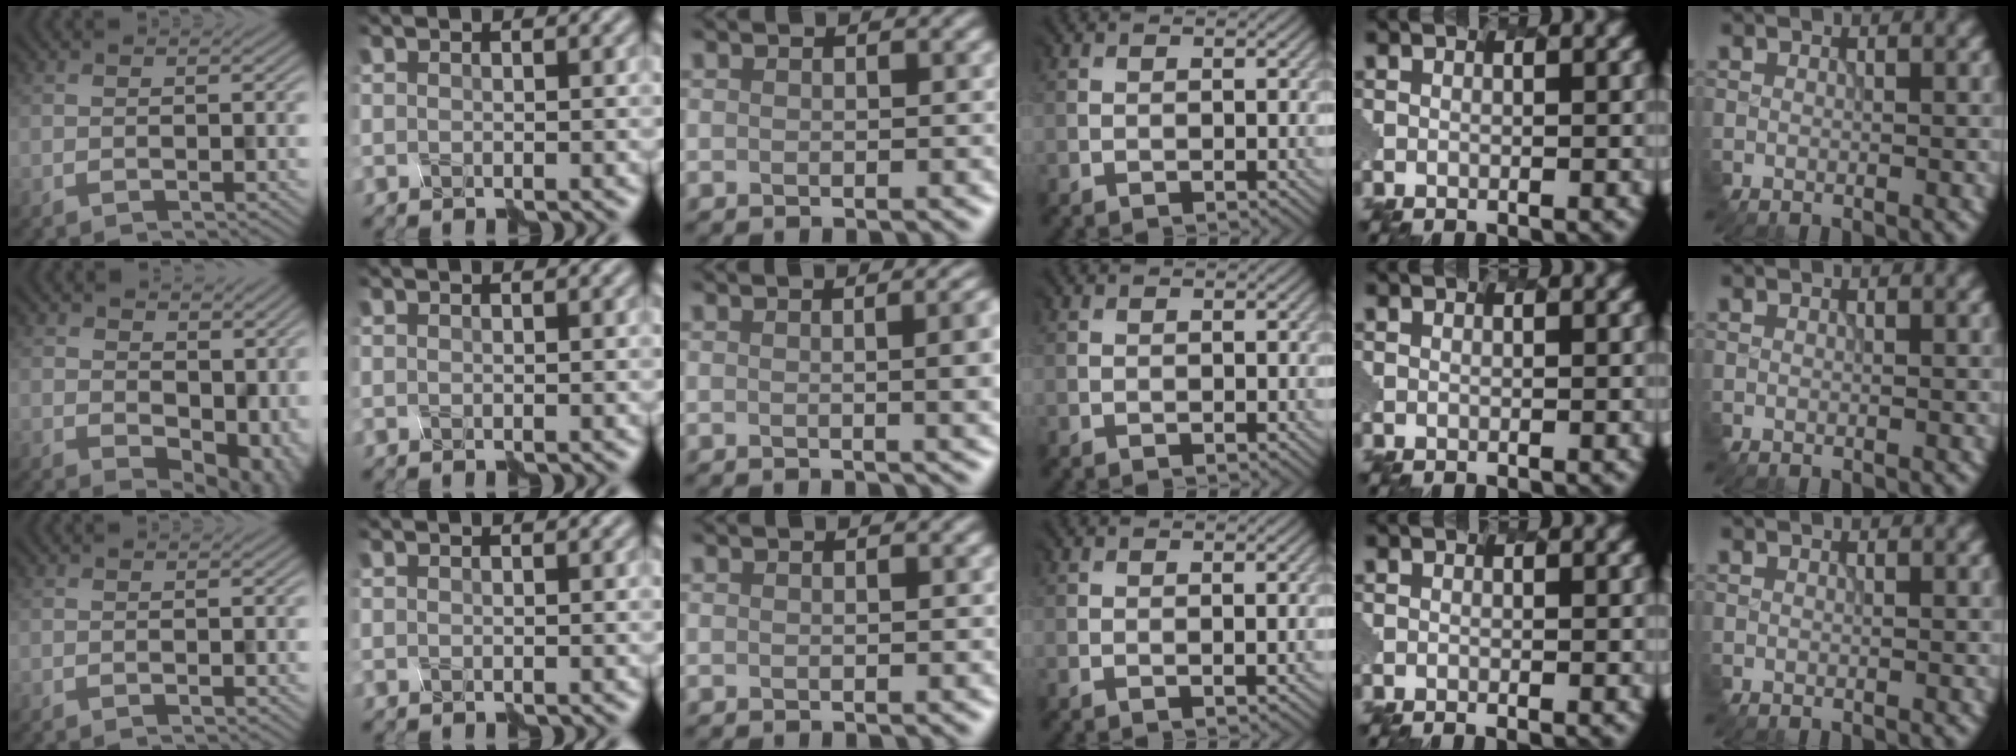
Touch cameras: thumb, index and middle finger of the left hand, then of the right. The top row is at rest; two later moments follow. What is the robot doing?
{"motion": "disassemble", "object": "spray bottle"}